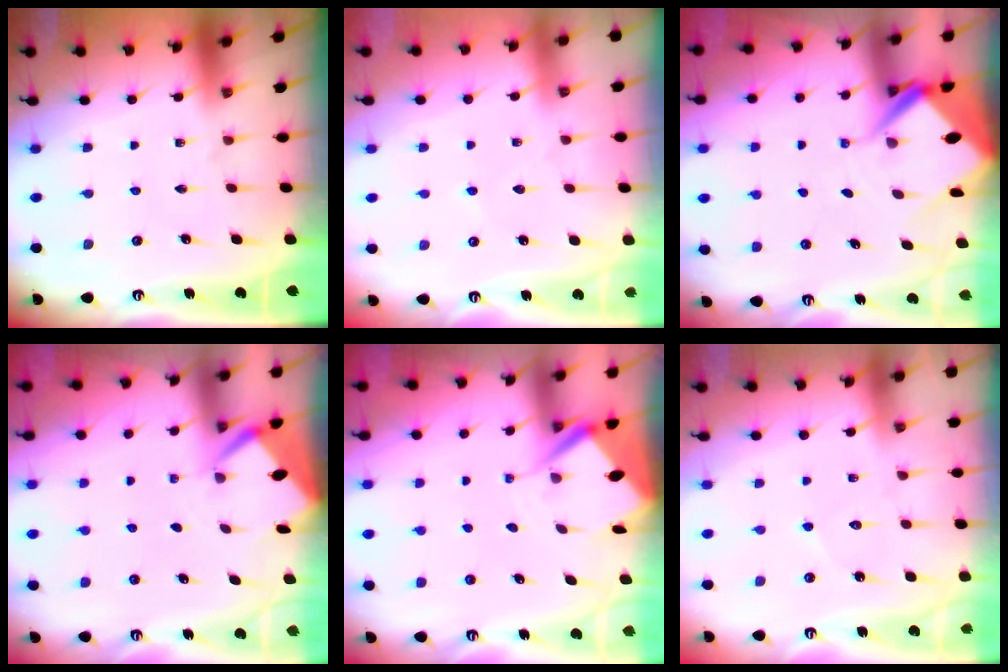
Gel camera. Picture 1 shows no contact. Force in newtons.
{"total": 2.4, "press": 2.4, "slide": 0.5}
{"total": 6.7, "press": 6.7, "slide": 0.7}
{"total": 2.7, "press": 2.7, "slide": 0.3}
{"total": 5.5, "press": 5.5, "slide": 0.4}
{"total": 5.6, "press": 5.6, "slide": 0.6}